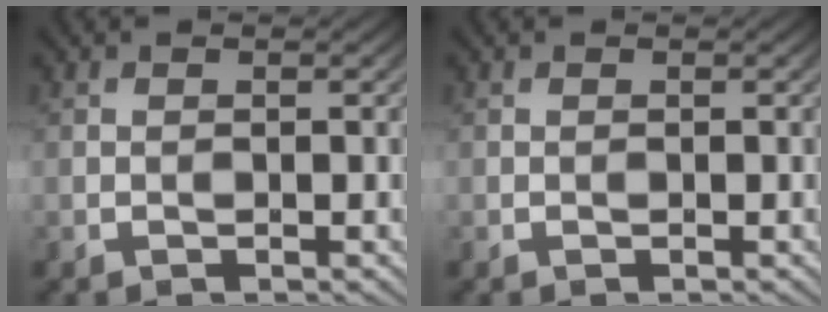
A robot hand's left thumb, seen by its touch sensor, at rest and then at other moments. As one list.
[{"total": 0.0}]